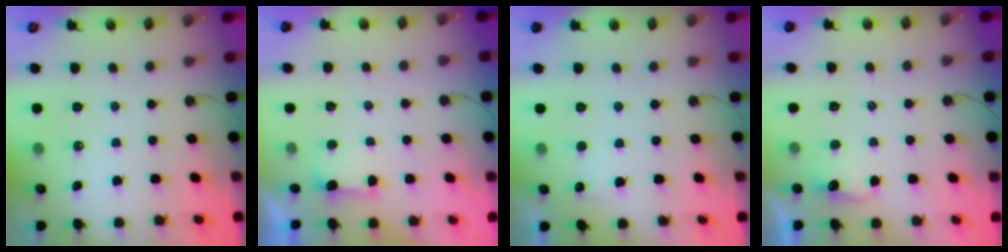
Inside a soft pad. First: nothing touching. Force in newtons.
{"total": 1.6, "press": 1.4, "slide": 0.7}
{"total": 3.2, "press": 3.0, "slide": 1.2}
{"total": 2.8, "press": 2.7, "slide": 0.8}